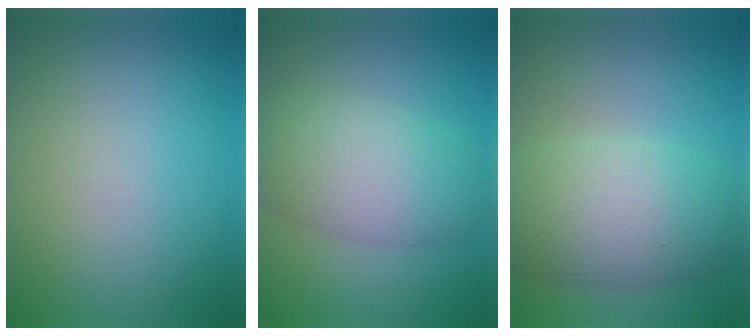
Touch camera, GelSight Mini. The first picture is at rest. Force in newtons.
{"total": 6.2, "press": 6.2, "slide": 0.1}
{"total": 7.9, "press": 7.9, "slide": 0.5}